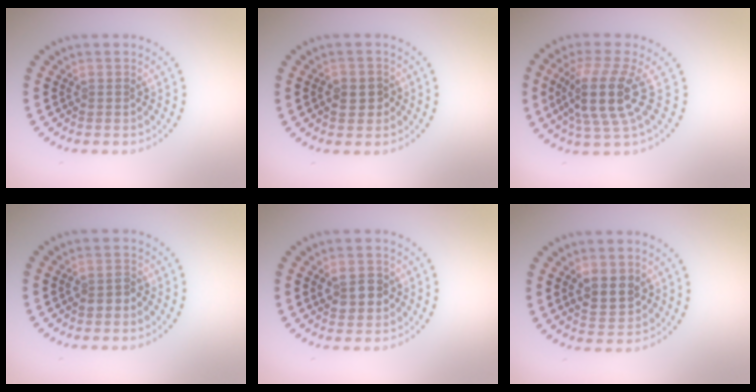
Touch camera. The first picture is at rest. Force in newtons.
{"total": 2.3, "press": 2.3, "slide": 0.6}
{"total": 4.9, "press": 3.8, "slide": 3.2}
{"total": 1.3, "press": 1.2, "slide": 0.5}
{"total": 2.4, "press": 2.4, "slide": 0.4}
{"total": 3.0, "press": 2.9, "slide": 0.6}